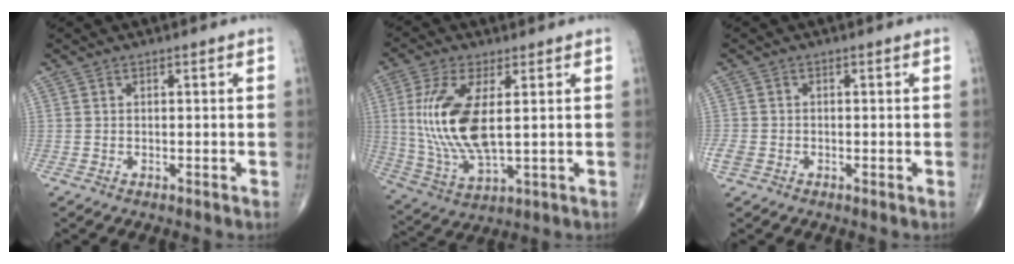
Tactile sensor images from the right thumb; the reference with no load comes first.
{"total": 14.7, "force": [2.0, 6.0, 13.3], "torque": [-0.293, -0.016, 0.048]}
{"total": 2.3, "force": [-0.9, 1.7, 1.3], "torque": [-0.032, 0.000, -0.020]}